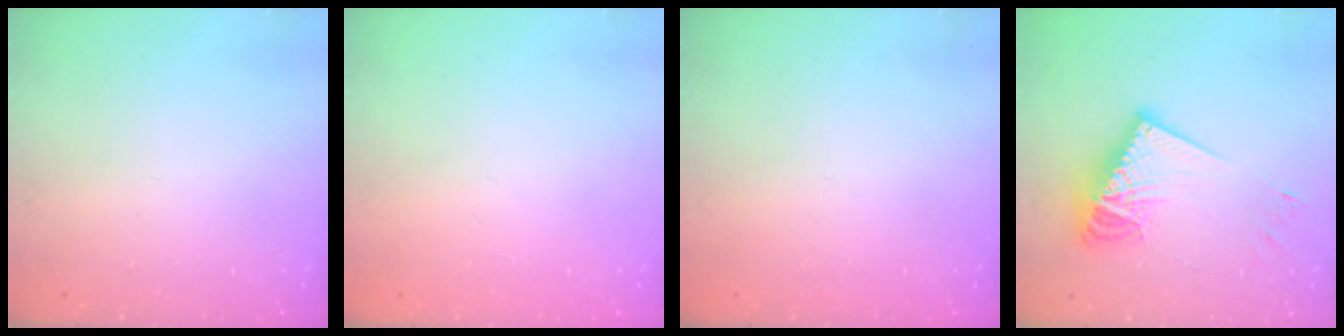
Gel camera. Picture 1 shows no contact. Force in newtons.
{"total": 0.0}
{"total": 0.0}
{"total": 15.6, "press": 15.5, "slide": 1.8}